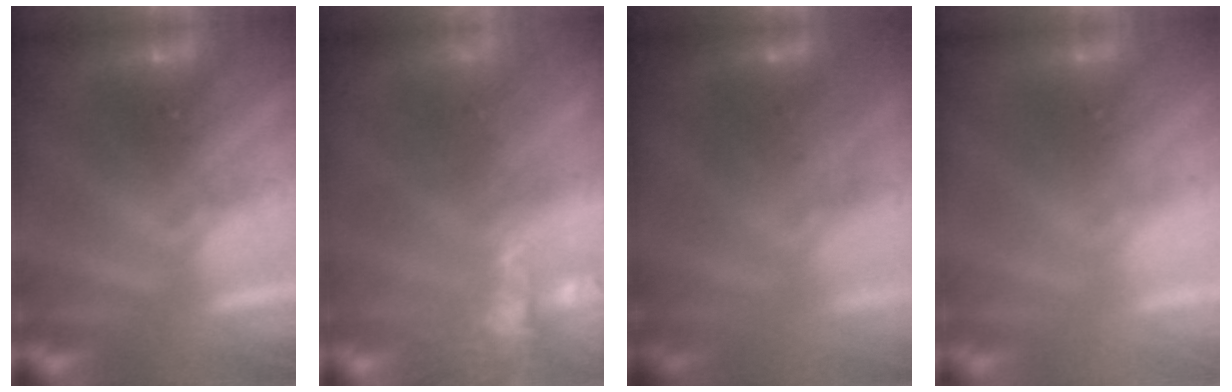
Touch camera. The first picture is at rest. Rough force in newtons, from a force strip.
{"total": 6.9}
{"total": 3.8}
{"total": 2.4}